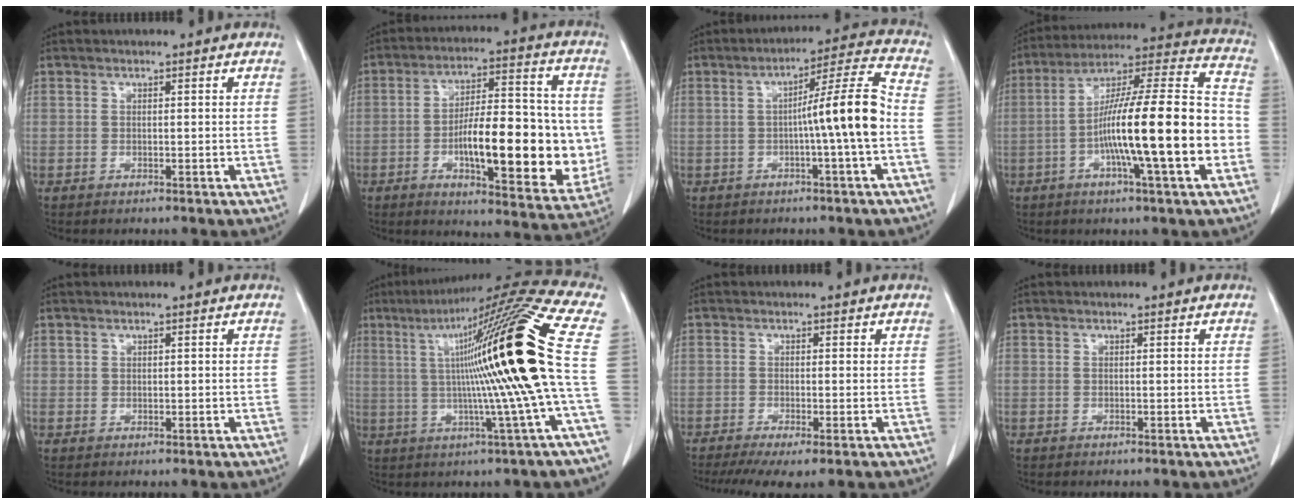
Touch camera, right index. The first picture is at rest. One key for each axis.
{"total": 19.4, "fx": -2.8, "fy": 5.8, "fz": 18.3, "tx": -0.253, "ty": 0.015, "tz": -0.031}
{"total": 10.0, "fx": -1.5, "fy": -1.1, "fz": 9.8, "tx": -0.150, "ty": 0.018, "tz": -0.025}
{"total": 20.5, "fx": -4.7, "fy": 1.1, "fz": 19.9, "tx": -0.307, "ty": 0.012, "tz": -0.077}
{"total": 0.5, "fx": 0.3, "fy": 0.4, "fz": 0.1, "tx": 0.008, "ty": 0.002, "tz": 0.006}
{"total": 22.6, "fx": 2.3, "fy": -2.5, "fz": 22.3, "tx": -0.300, "ty": 0.014, "tz": 0.022}
{"total": 6.3, "fx": -4.1, "fy": 1.0, "fz": 4.7, "tx": -0.078, "ty": -0.012, "tz": -0.067}
{"total": 0.0}